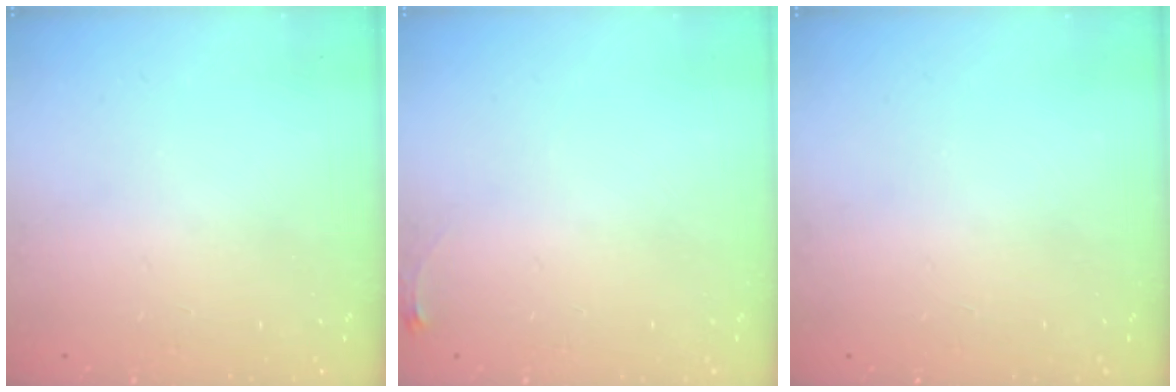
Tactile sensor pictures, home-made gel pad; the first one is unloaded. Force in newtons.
{"total": 3.6, "press": 3.5, "slide": 0.4}
{"total": 0.0}